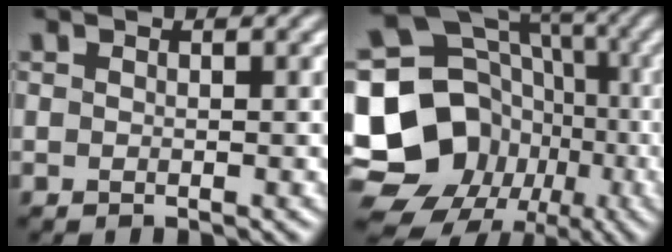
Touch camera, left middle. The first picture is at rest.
{"total": 21.4, "force": [-7.0, 18.4, 8.3], "torque": [-0.165, -0.019, -0.135]}